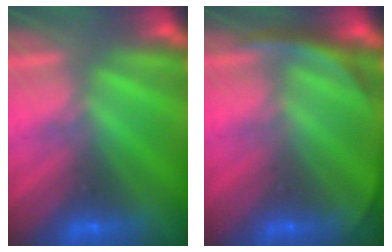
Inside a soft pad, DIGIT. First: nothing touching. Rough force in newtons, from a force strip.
{"total": 3.5}